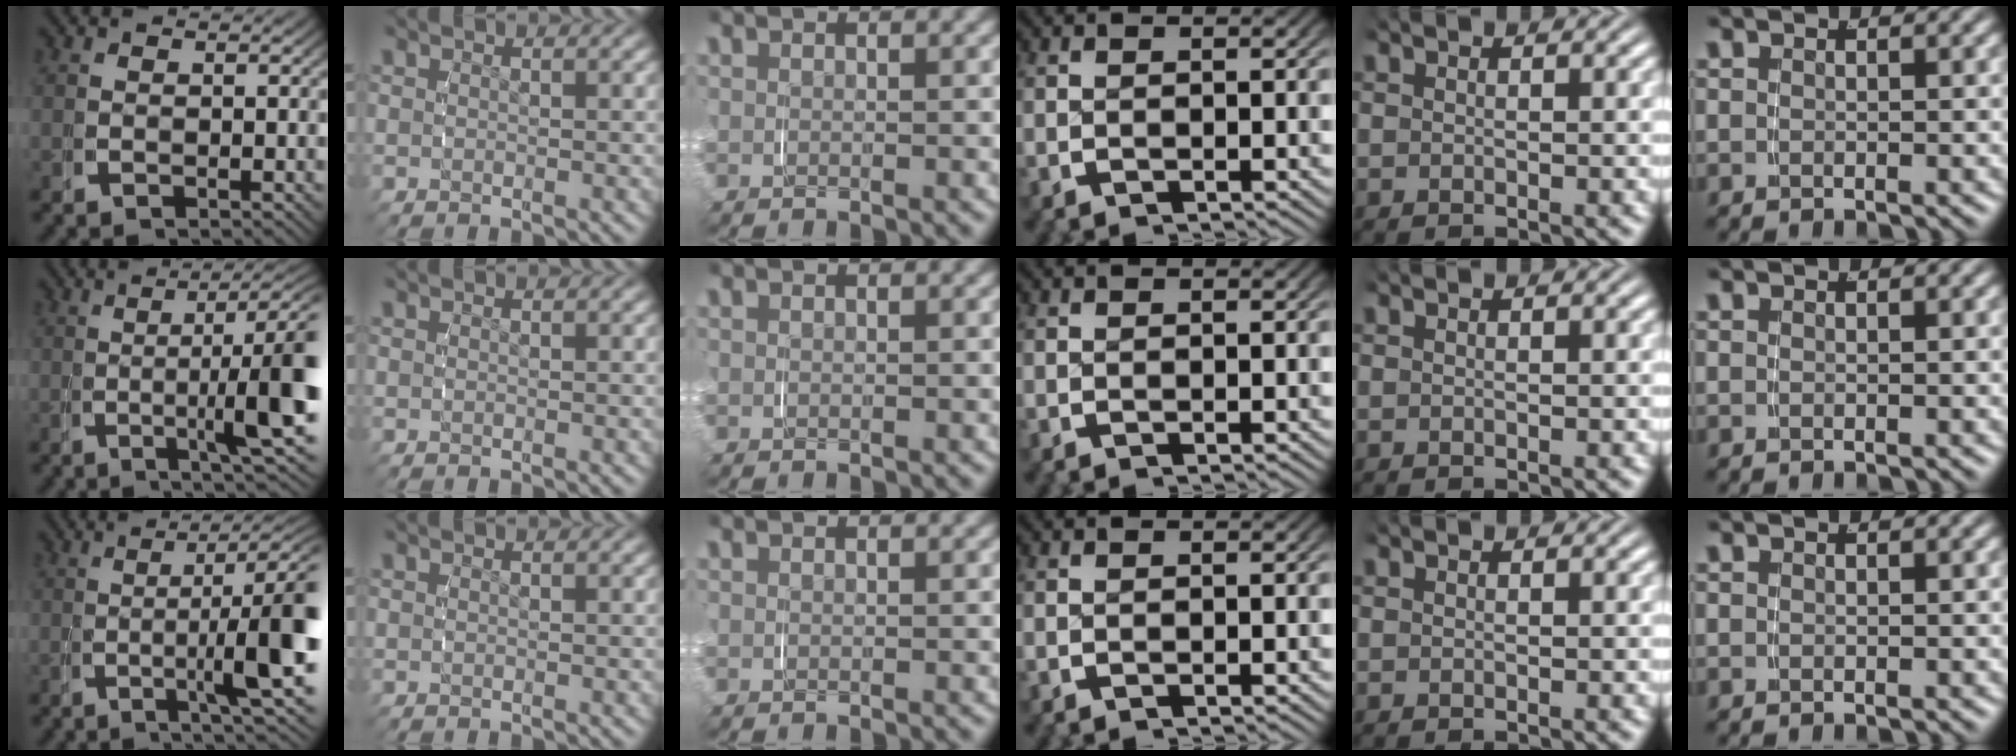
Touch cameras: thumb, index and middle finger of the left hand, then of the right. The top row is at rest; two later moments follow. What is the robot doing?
{"motion": "grasp_and_lifting", "object": "pencil case"}